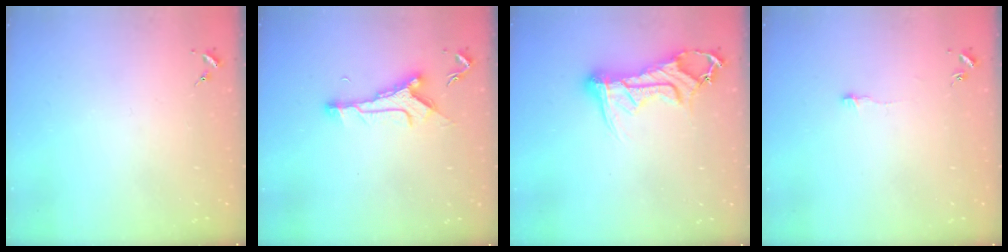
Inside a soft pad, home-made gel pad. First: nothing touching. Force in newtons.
{"total": 10.2, "press": 10.2, "slide": 0.6}
{"total": 14.0, "press": 14.0, "slide": 1.6}
{"total": 4.5, "press": 4.5, "slide": 0.4}